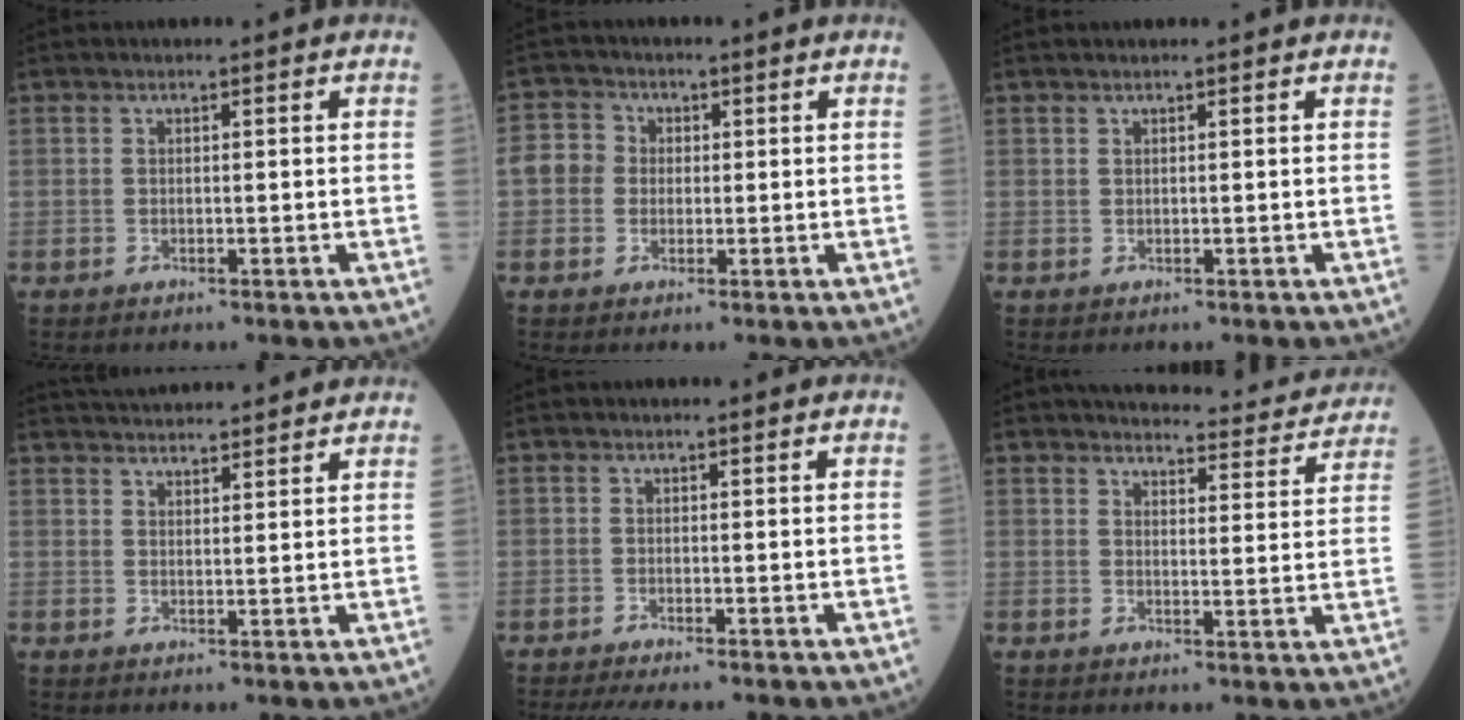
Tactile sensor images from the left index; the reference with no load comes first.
{"total": 5.3, "force": [-0.1, 5.1, 1.5], "torque": [-0.036, 0.021, -0.005]}
{"total": 0.0}
{"total": 11.1, "force": [10.5, 1.2, 3.2], "torque": [-0.048, 0.026, 0.147]}
{"total": 3.3, "force": [-2.8, -0.2, 1.7], "torque": [-0.027, -0.009, -0.050]}
{"total": 13.3, "force": [12.9, 2.5, 2.5], "torque": [-0.004, -0.030, 0.131]}